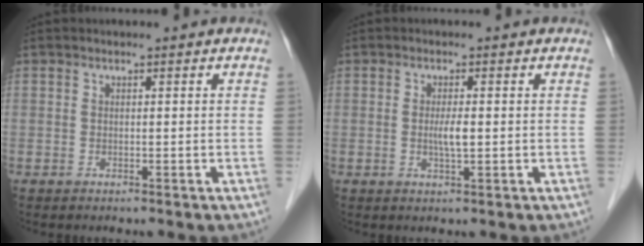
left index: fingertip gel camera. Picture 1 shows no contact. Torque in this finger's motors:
{"motor_torque": [0.46, 0.35, 0.08, 0.03]}